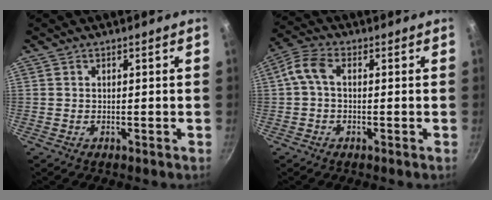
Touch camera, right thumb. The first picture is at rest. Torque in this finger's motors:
{"motor_torque": [0.06, 0.05, 0.08, -0.07, 0.08]}